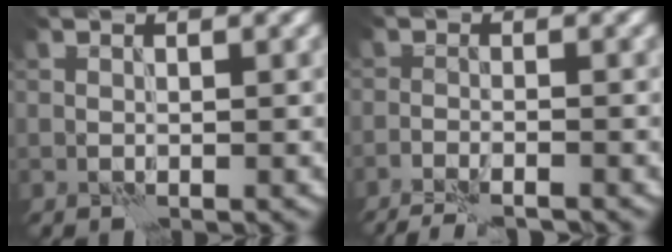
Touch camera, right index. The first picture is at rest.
{"total": 4.1, "force": [-3.7, 0.7, 1.8], "torque": [-0.027, -0.002, -0.058]}